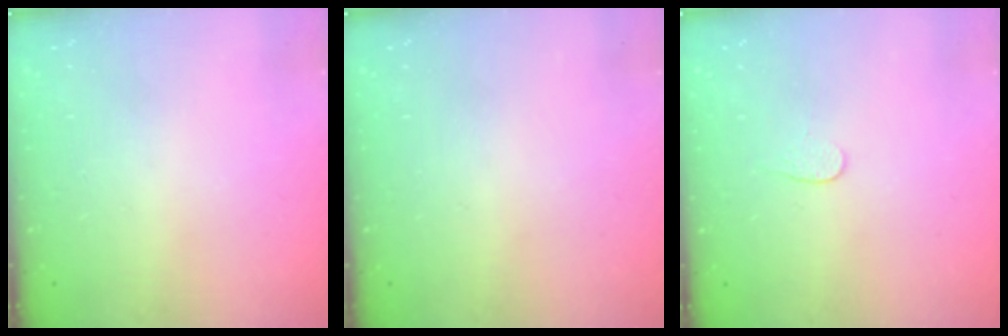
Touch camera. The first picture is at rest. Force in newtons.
{"total": 0.0}
{"total": 3.4, "press": 3.4, "slide": 0.4}